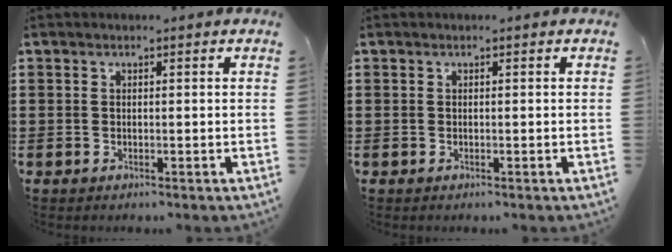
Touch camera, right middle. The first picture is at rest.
{"total": 0.0}